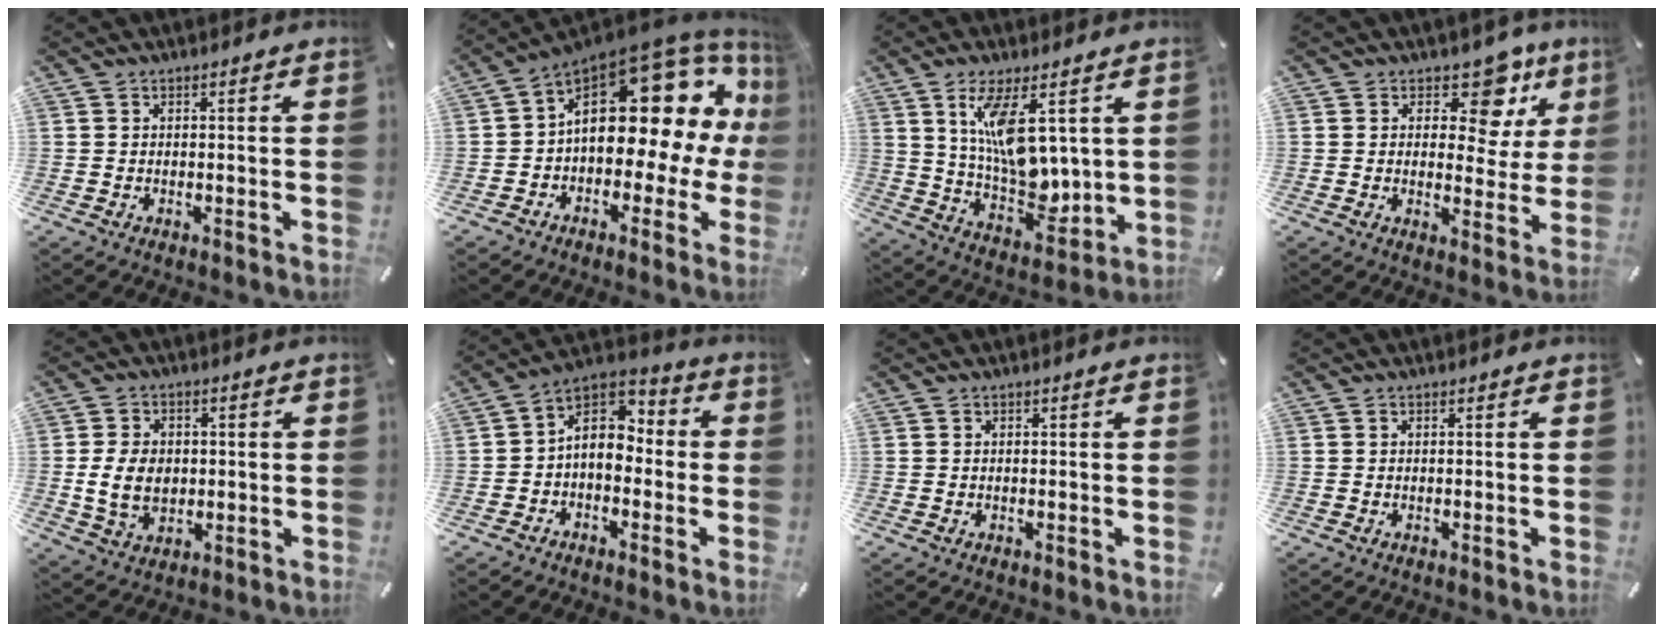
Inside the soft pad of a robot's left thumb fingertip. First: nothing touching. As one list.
[{"total": 19.5, "force": [6.2, 11.4, 14.6], "torque": [-0.198, -0.062, 0.102]}, {"total": 13.7, "force": [5.4, 6.7, 10.6], "torque": [-0.187, -0.035, 0.097]}, {"total": 10.6, "force": [6.5, 5.8, 6.1], "torque": [-0.071, -0.046, 0.107]}, {"total": 9.1, "force": [-0.3, 7.0, 5.9], "torque": [-0.118, 0.003, -0.006]}, {"total": 7.8, "force": [-0.8, 6.1, 4.8], "torque": [-0.094, 0.008, -0.020]}, {"total": 0.0}, {"total": 0.0}]